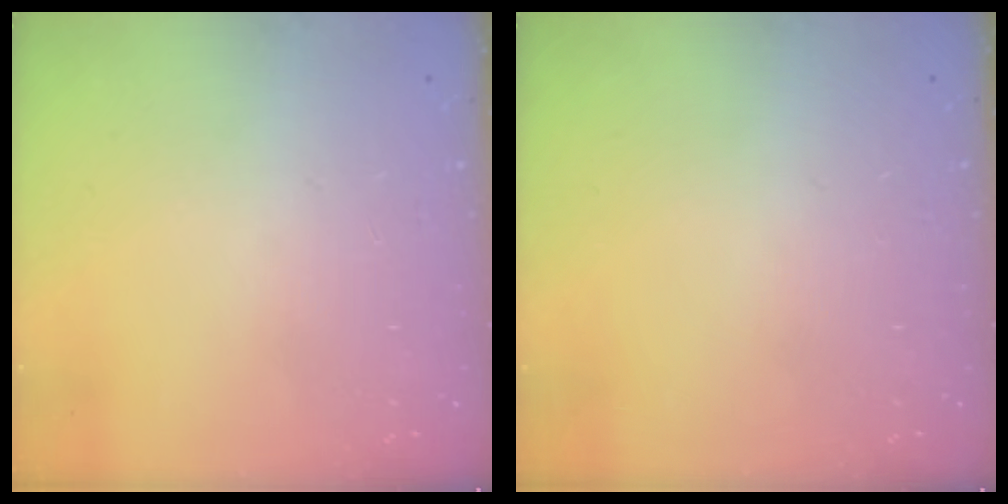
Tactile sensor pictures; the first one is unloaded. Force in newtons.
{"total": 0.0}